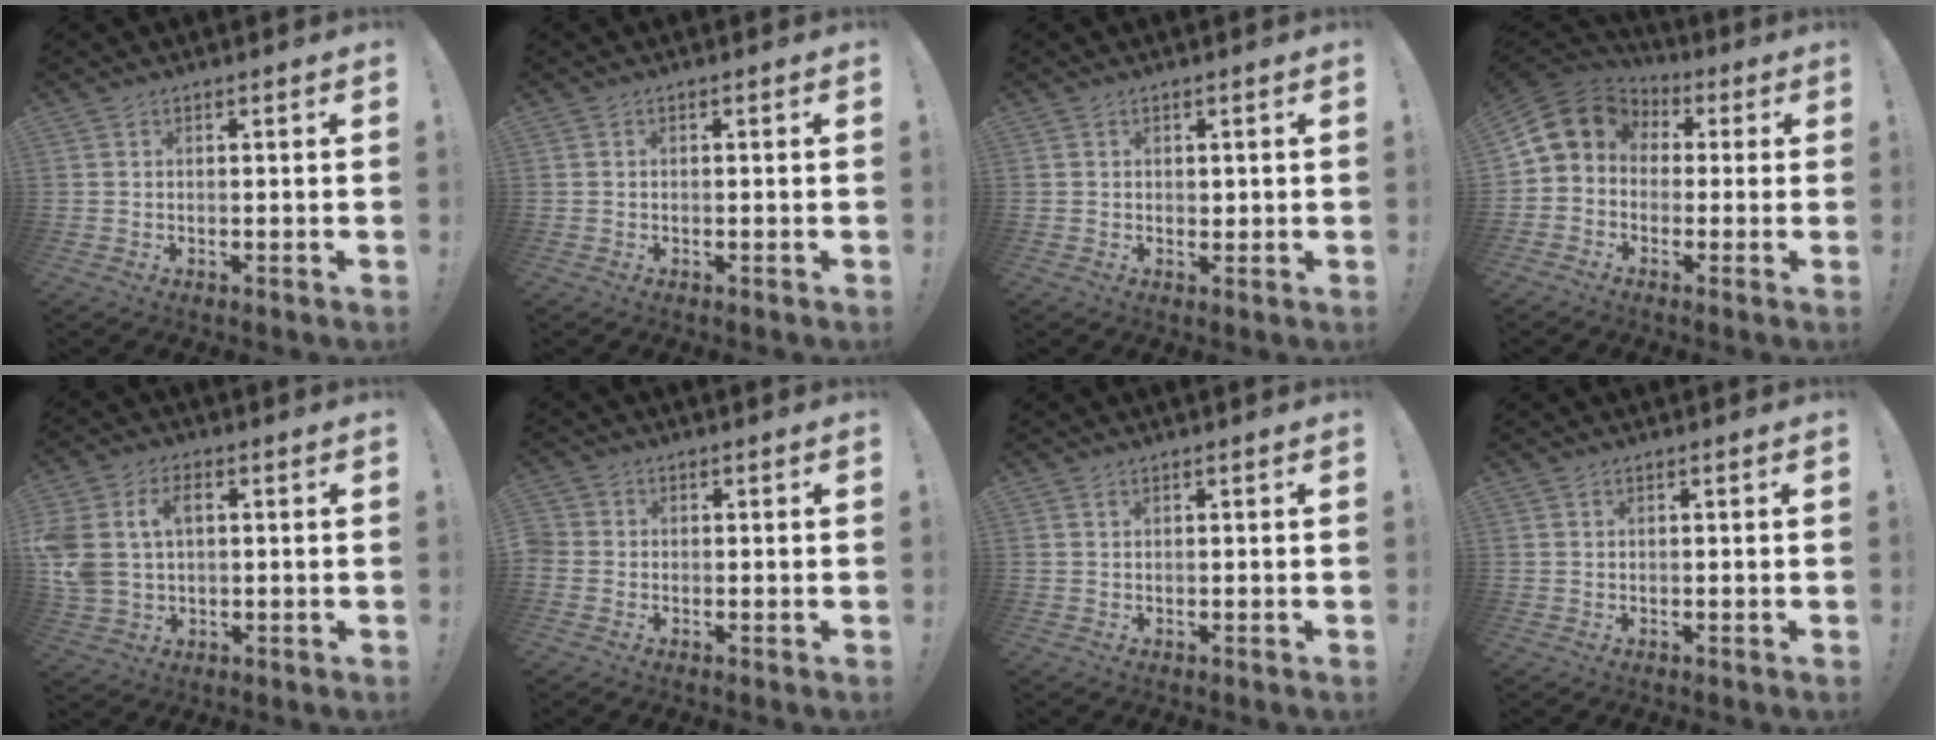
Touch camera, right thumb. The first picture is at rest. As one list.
[{"total": 0.0}, {"total": 1.2, "force": [0.6, 1.0, 0.2], "torque": [0.012, -0.005, 0.007]}, {"total": 10.1, "force": [1.7, 8.7, 4.9], "torque": [-0.074, -0.001, 0.040]}, {"total": 9.9, "force": [2.3, 6.9, 6.7], "torque": [-0.140, -0.001, 0.043]}, {"total": 2.2, "force": [-0.9, 1.8, 0.9], "torque": [-0.013, 0.007, -0.015]}, {"total": 0.0}, {"total": 0.0}]